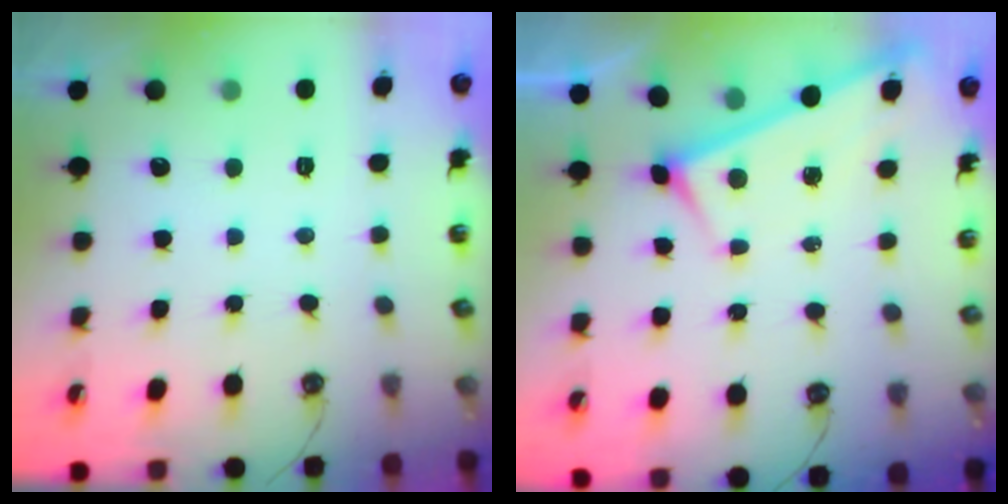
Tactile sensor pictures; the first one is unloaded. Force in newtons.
{"total": 3.0, "press": 3.0, "slide": 0.2}